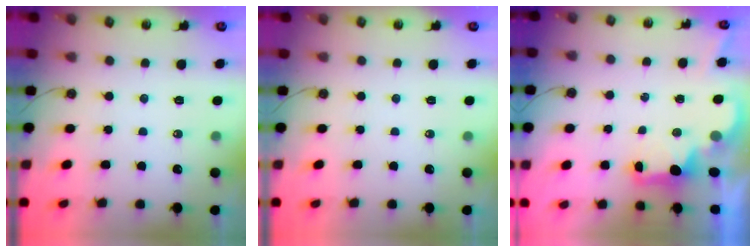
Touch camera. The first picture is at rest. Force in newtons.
{"total": 0.0}
{"total": 2.2, "press": 2.1, "slide": 0.8}